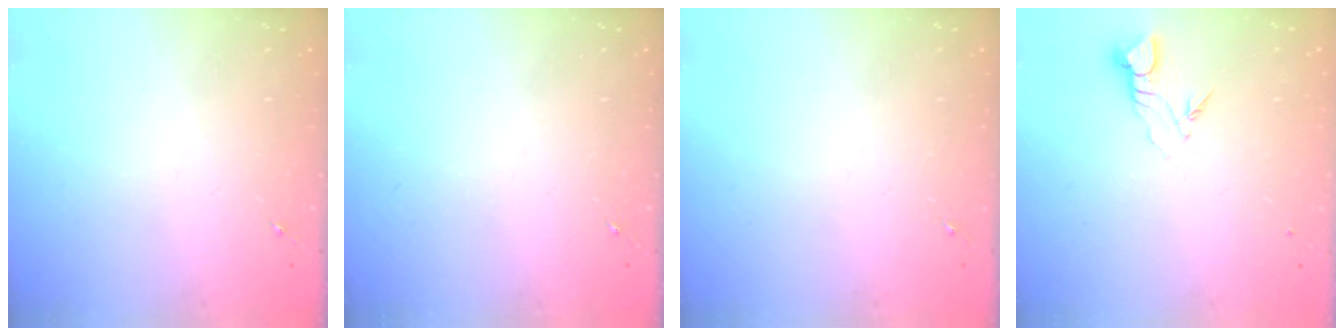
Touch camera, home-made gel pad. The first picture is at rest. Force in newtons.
{"total": 0.0}
{"total": 0.0}
{"total": 3.7, "press": 3.6, "slide": 0.4}